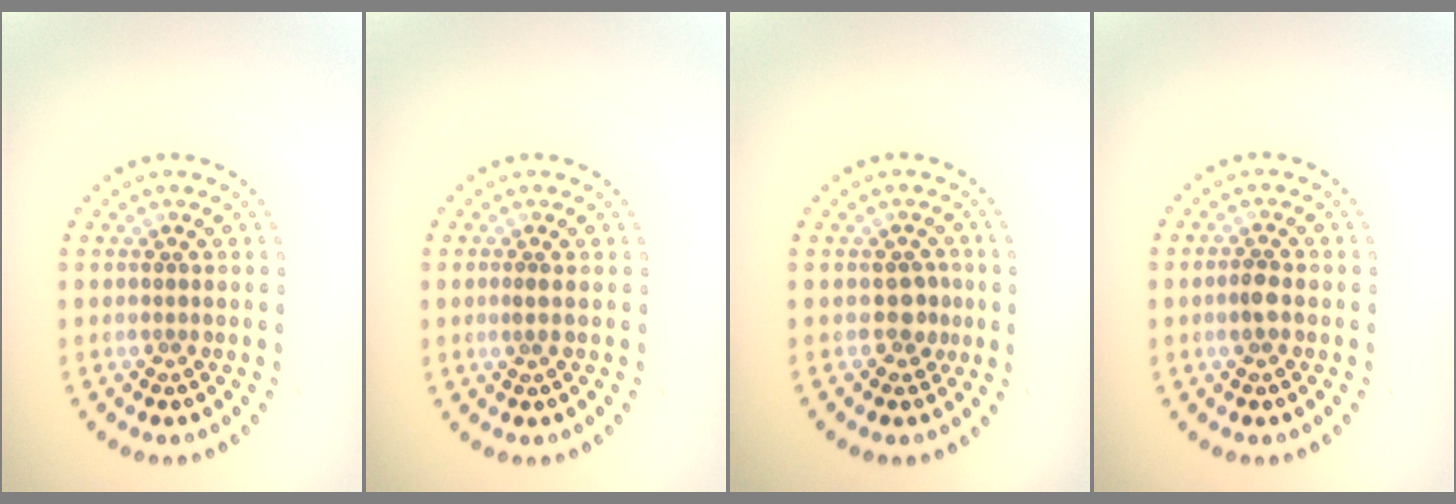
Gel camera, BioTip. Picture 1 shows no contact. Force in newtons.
{"total": 0.6, "press": 0.3, "slide": 0.5}
{"total": 1.6, "press": 1.4, "slide": 0.7}
{"total": 1.6, "press": 1.6, "slide": 0.5}